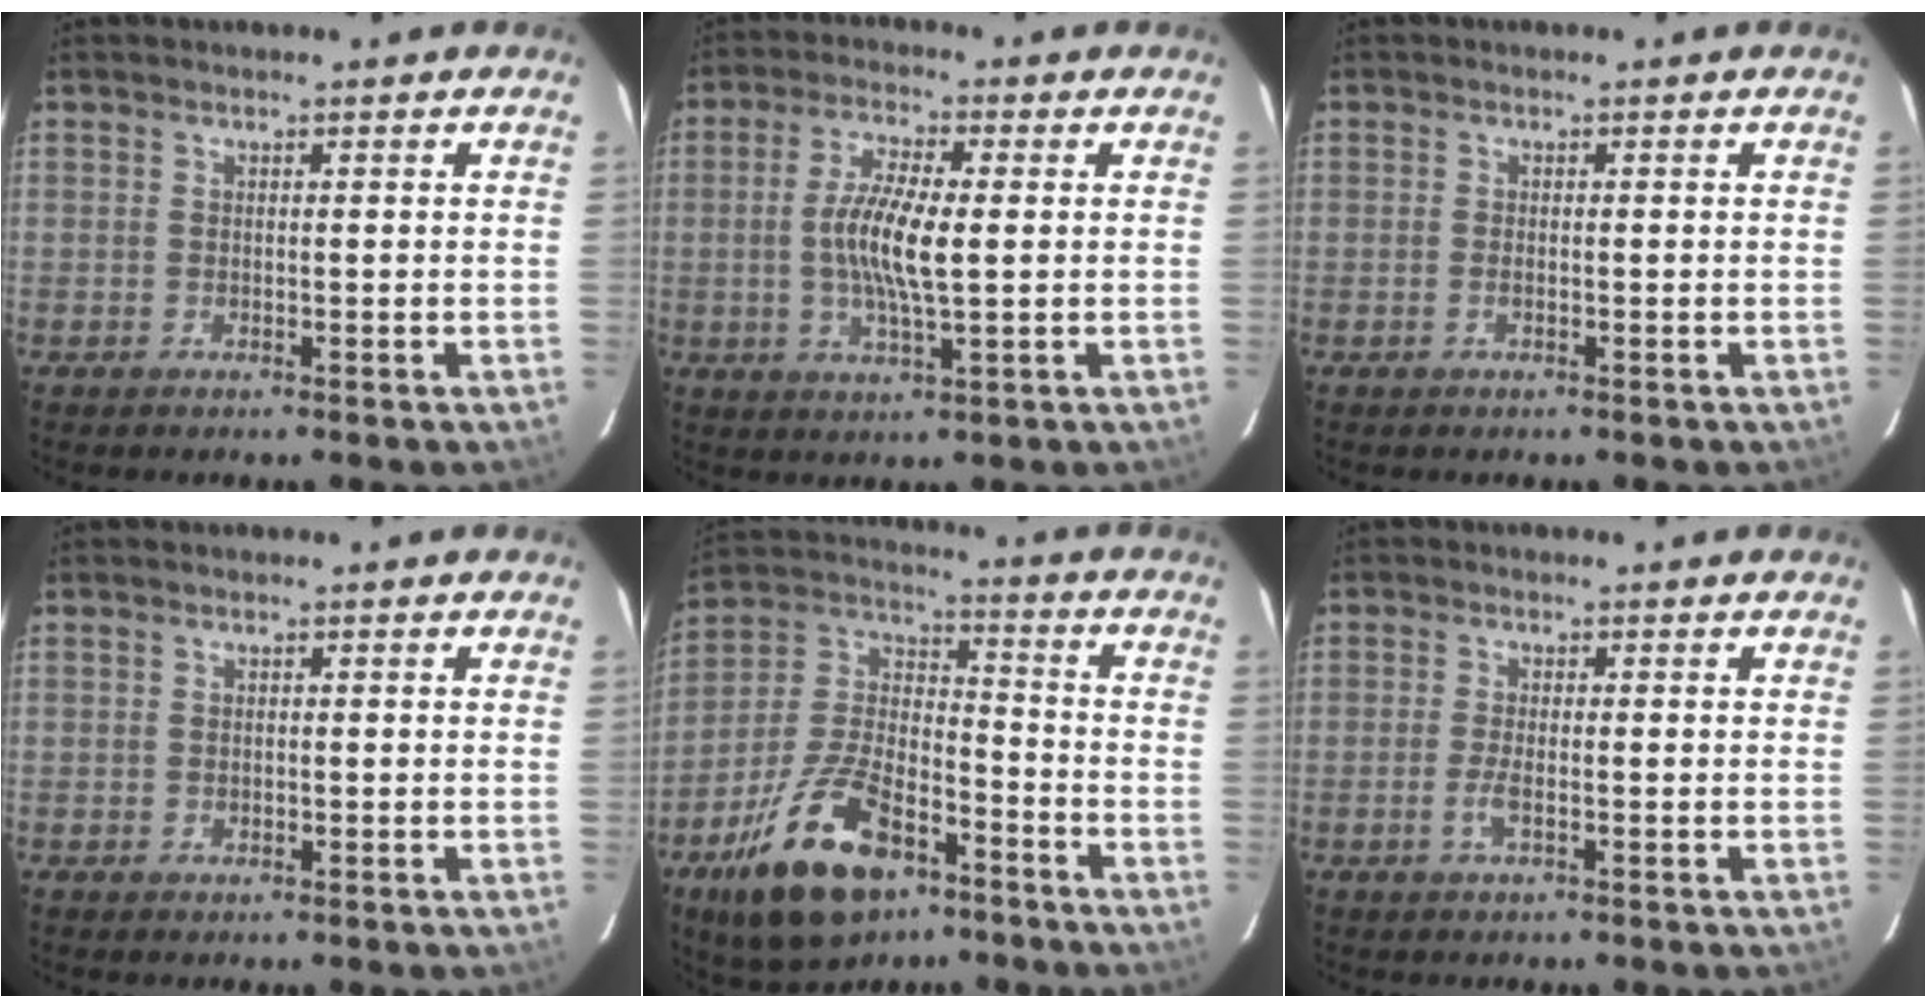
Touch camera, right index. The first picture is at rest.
{"total": 9.0, "force": [0.0, 1.9, 8.8], "torque": [-0.171, 0.000, -0.002]}
{"total": 0.8, "force": [-0.4, 0.3, 0.7], "torque": [-0.014, 0.000, -0.008]}
{"total": 0.6, "force": [-0.2, 0.6, 0.1], "torque": [0.002, -0.002, -0.002]}
{"total": 19.9, "force": [-11.1, 9.5, 13.4], "torque": [-0.271, -0.002, -0.190]}
{"total": 2.6, "force": [-1.1, 0.5, 2.3], "torque": [-0.050, -0.002, -0.023]}